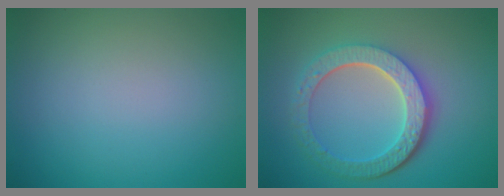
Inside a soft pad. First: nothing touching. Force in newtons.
{"total": 6.1, "press": 4.6, "slide": 4.0}